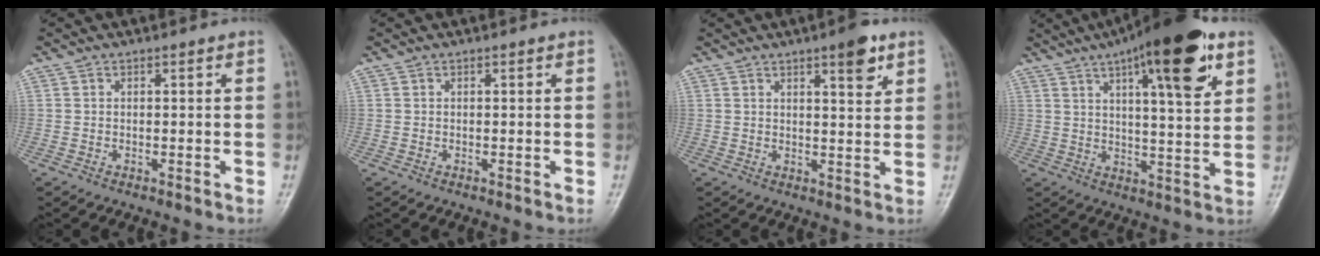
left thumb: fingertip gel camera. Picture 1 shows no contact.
{"total": 0.0}
{"total": 5.4, "force": [3.2, 1.3, 4.1], "torque": [-0.049, -0.018, 0.044]}
{"total": 18.8, "force": [9.8, 4.9, 15.3], "torque": [-0.208, -0.025, 0.143]}